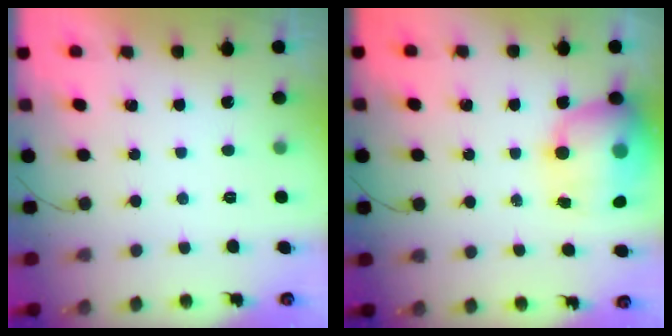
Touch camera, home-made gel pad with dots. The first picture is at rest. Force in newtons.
{"total": 15.9, "press": 15.5, "slide": 3.7}